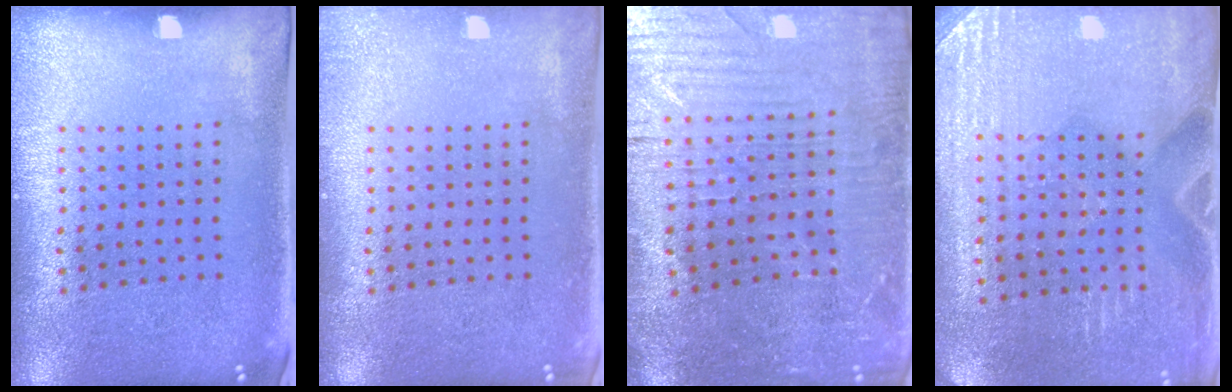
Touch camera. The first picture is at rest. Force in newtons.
{"total": 0.8, "press": 0.8, "slide": 0.0}
{"total": 3.1, "press": 3.1, "slide": 0.6}
{"total": 3.0, "press": 2.9, "slide": 0.6}